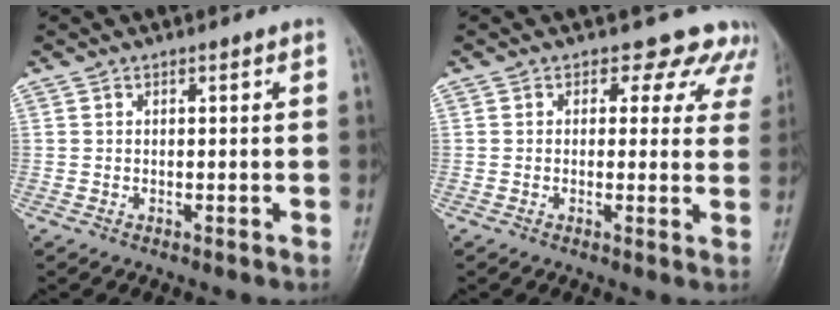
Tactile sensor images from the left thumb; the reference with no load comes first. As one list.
[{"total": 8.3, "force": [6.5, 5.0, 1.4], "torque": [0.040, -0.022, 0.046]}]